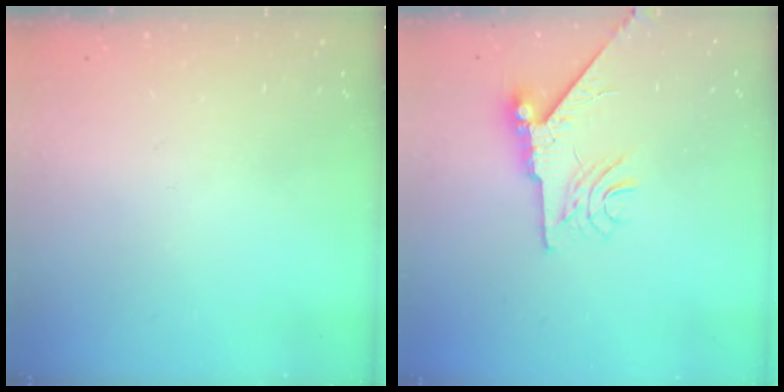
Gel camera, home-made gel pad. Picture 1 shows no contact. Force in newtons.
{"total": 11.5, "press": 11.4, "slide": 1.2}